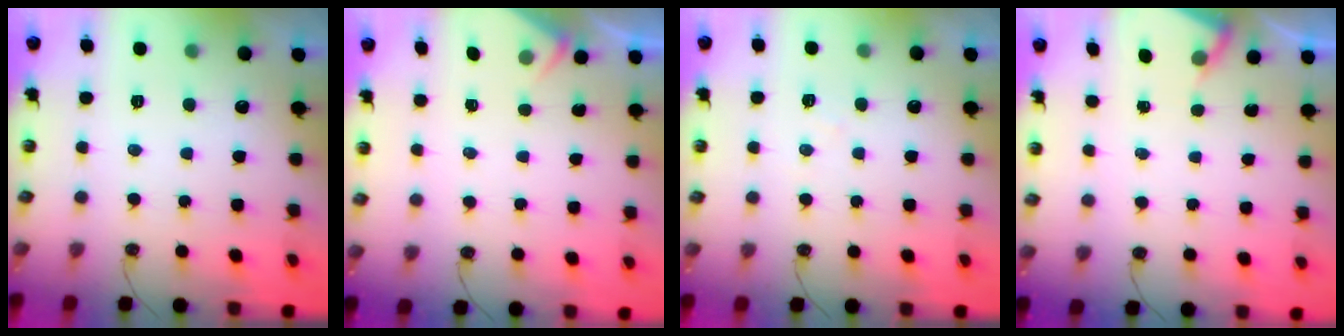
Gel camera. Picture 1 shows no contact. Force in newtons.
{"total": 2.2, "press": 2.1, "slide": 0.4}
{"total": 6.4, "press": 6.3, "slide": 0.8}
{"total": 2.2, "press": 2.1, "slide": 0.3}